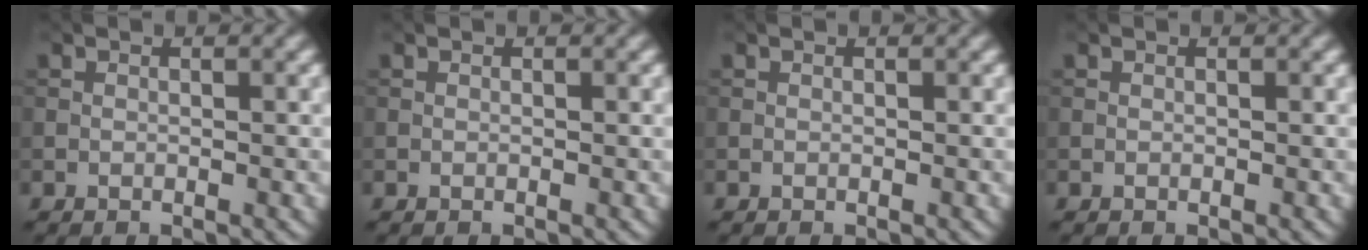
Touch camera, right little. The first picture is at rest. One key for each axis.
{"total": 0.0}
{"total": 0.0}
{"total": 0.0}